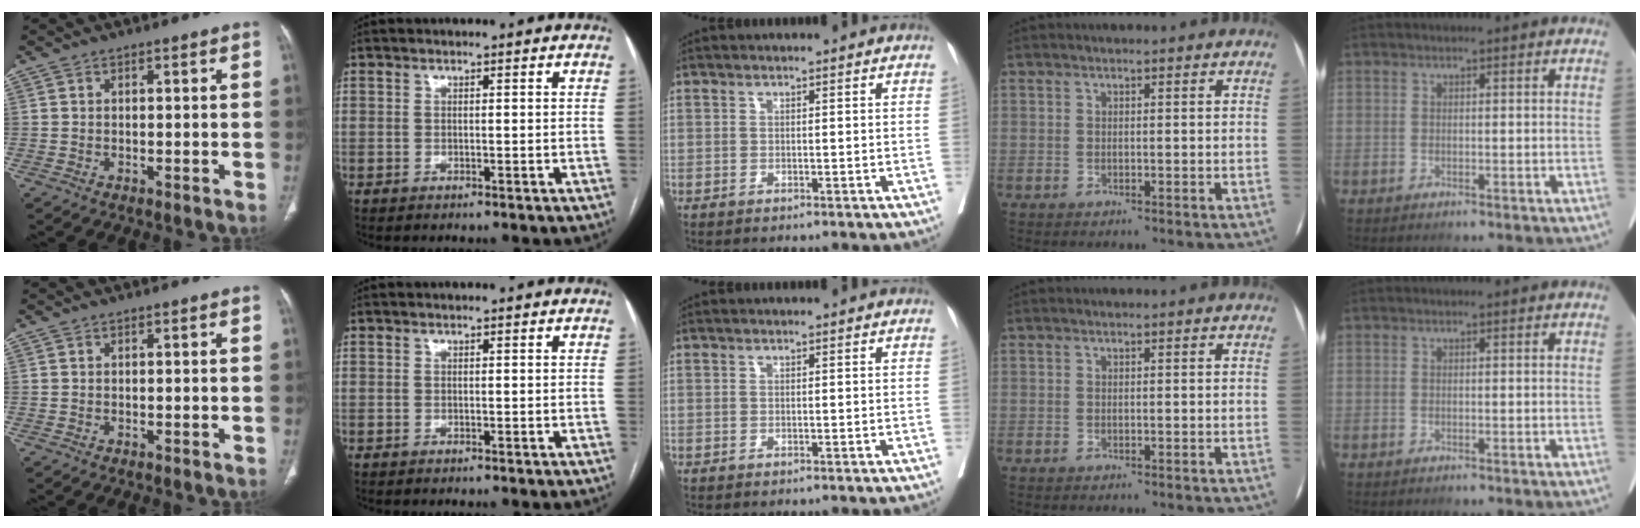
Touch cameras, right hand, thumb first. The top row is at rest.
{}